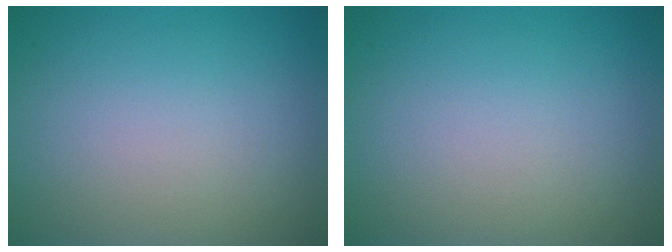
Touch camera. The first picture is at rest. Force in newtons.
{"total": 0.0}